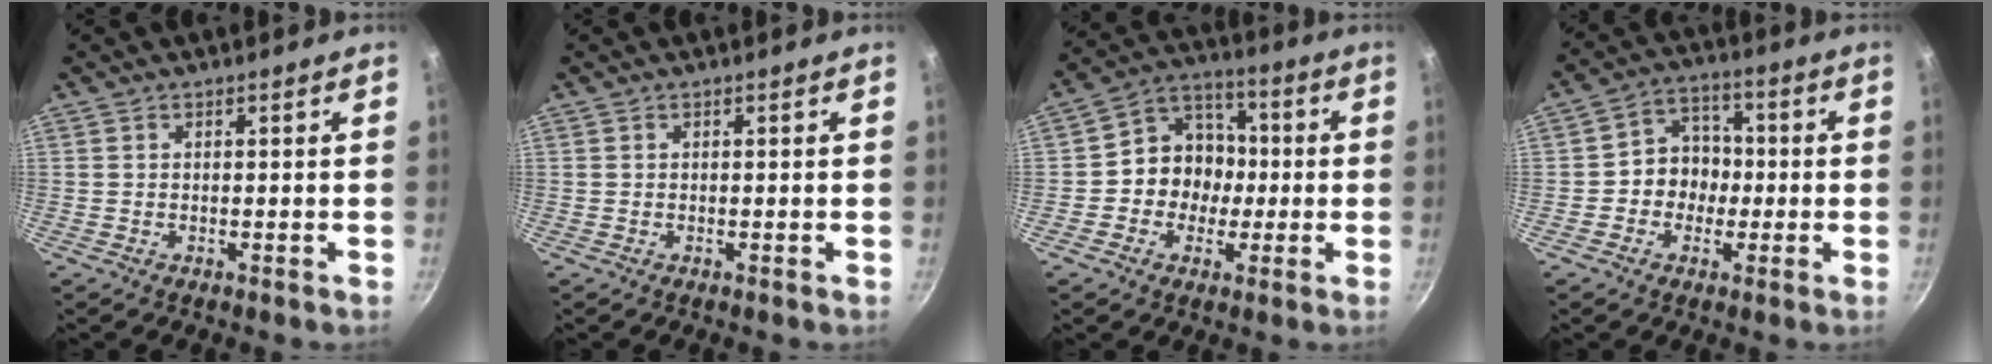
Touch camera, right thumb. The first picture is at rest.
{"total": 0.0}
{"total": 10.7, "force": [-1.2, 9.5, 4.8], "torque": [-0.027, 0.030, -0.038]}
{"total": 6.3, "force": [-1.3, 5.5, 2.9], "torque": [-0.002, 0.026, -0.032]}